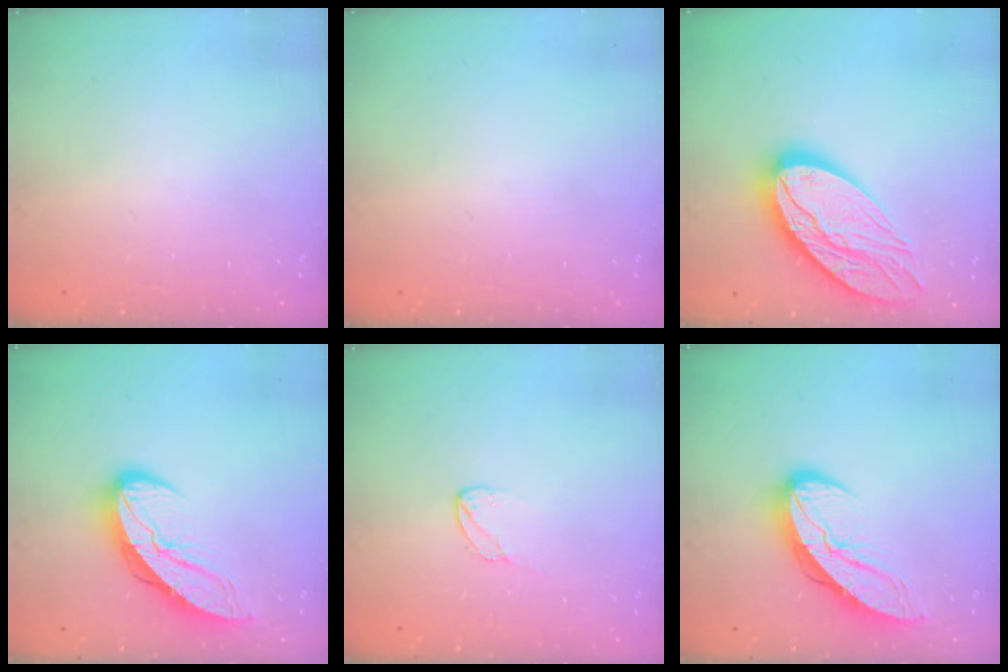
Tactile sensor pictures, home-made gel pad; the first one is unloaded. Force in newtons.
{"total": 0.0}
{"total": 20.4, "press": 20.3, "slide": 1.7}
{"total": 10.7, "press": 10.6, "slide": 1.1}
{"total": 2.9, "press": 2.9, "slide": 0.2}
{"total": 10.7, "press": 10.6, "slide": 1.1}